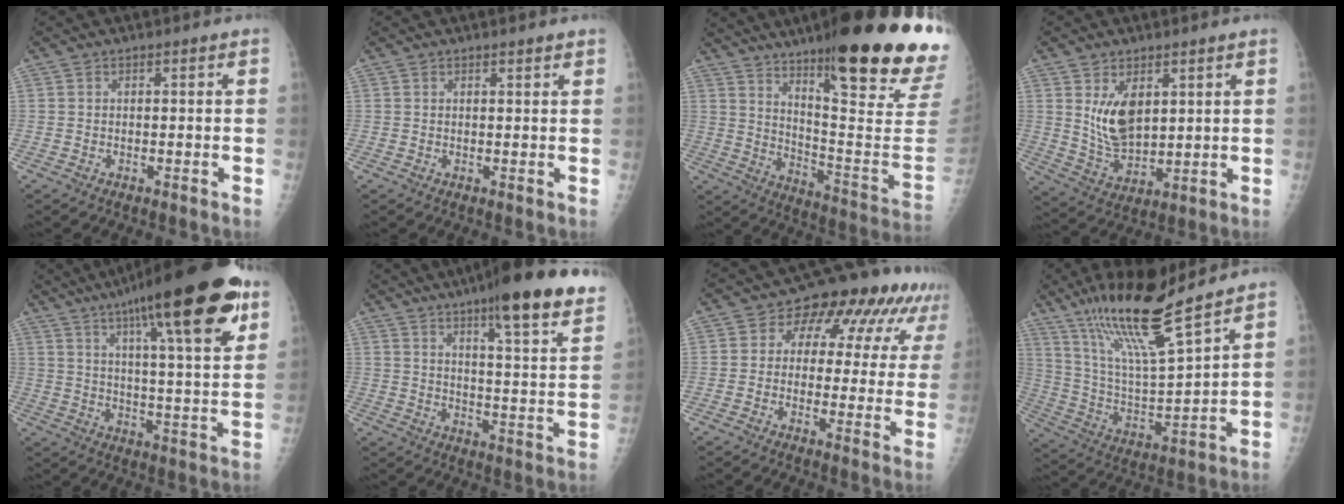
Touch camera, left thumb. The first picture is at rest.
{"total": 1.4, "force": [1.2, 0.2, 0.8], "torque": [-0.008, -0.002, 0.017]}
{"total": 29.9, "force": [18.4, 4.6, 23.1], "torque": [-0.268, -0.073, 0.271]}
{"total": 8.8, "force": [3.1, 5.0, 6.5], "torque": [-0.098, -0.027, 0.075]}
{"total": 25.9, "force": [14.2, 5.4, 20.9], "torque": [-0.306, -0.028, 0.211]}
{"total": 20.6, "force": [13.8, 3.3, 14.9], "torque": [-0.185, -0.053, 0.188]}
{"total": 15.2, "force": [6.5, 9.1, 10.3], "torque": [-0.084, 0.009, 0.068]}
{"total": 18.4, "force": [13.6, 1.8, 12.3], "torque": [-0.211, -0.067, 0.257]}